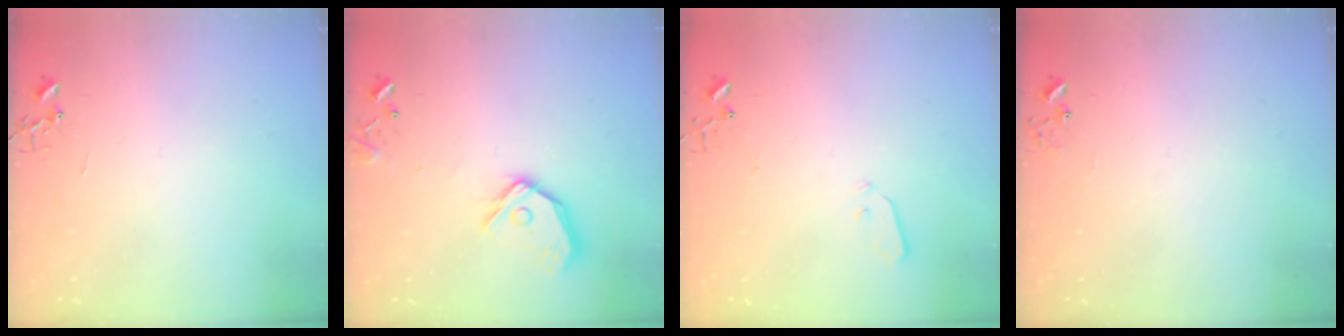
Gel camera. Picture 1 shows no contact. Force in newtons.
{"total": 14.2, "press": 14.0, "slide": 2.3}
{"total": 3.7, "press": 3.7, "slide": 0.1}
{"total": 6.5, "press": 6.5, "slide": 0.5}